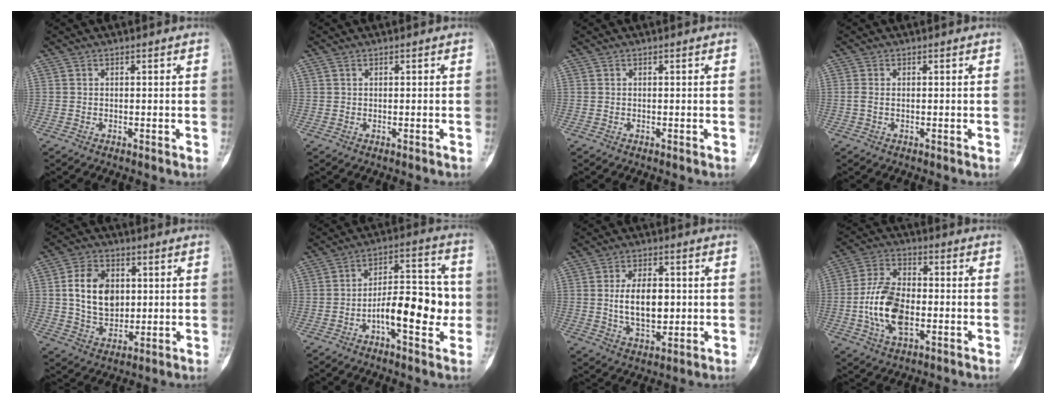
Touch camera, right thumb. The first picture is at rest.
{"total": 0.5, "force": [0.1, 0.2, 0.5], "torque": [-0.015, 0.005, 0.007]}
{"total": 0.0}
{"total": 0.9, "force": [0.0, 0.4, 0.8], "torque": [-0.024, -0.002, -0.001]}
{"total": 11.4, "force": [1.8, 8.1, 7.8], "torque": [-0.114, -0.007, 0.037]}
{"total": 14.1, "force": [-3.1, 5.9, 12.4], "torque": [-0.165, 0.037, -0.052]}
{"total": 10.1, "force": [0.4, 5.8, 8.3], "torque": [-0.122, -0.006, 0.013]}
{"total": 13.0, "force": [-2.3, 7.4, 10.5], "torque": [-0.196, 0.018, -0.044]}